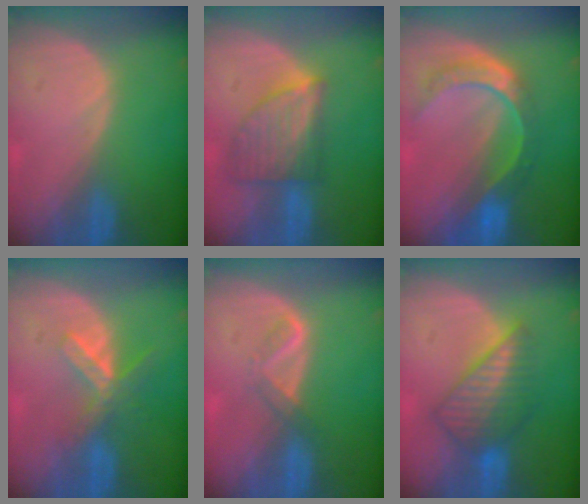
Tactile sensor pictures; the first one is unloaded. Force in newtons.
{"total": 7.2, "press": 6.6, "slide": 2.8}
{"total": 8.5, "press": 7.2, "slide": 4.6}
{"total": 5.5, "press": 5.0, "slide": 2.3}
{"total": 2.4, "press": 2.4, "slide": 0.7}
{"total": 7.1, "press": 6.8, "slide": 1.9}